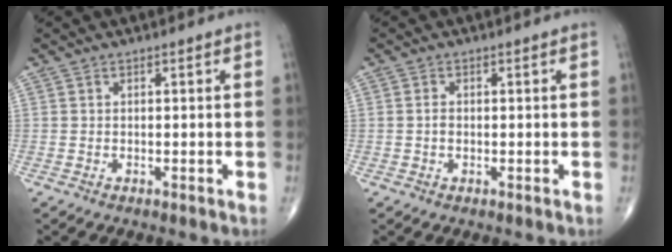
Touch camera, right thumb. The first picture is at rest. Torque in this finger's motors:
{"motor_torque": [0.03, 0.04, 0.15, 0.24, 0.03]}